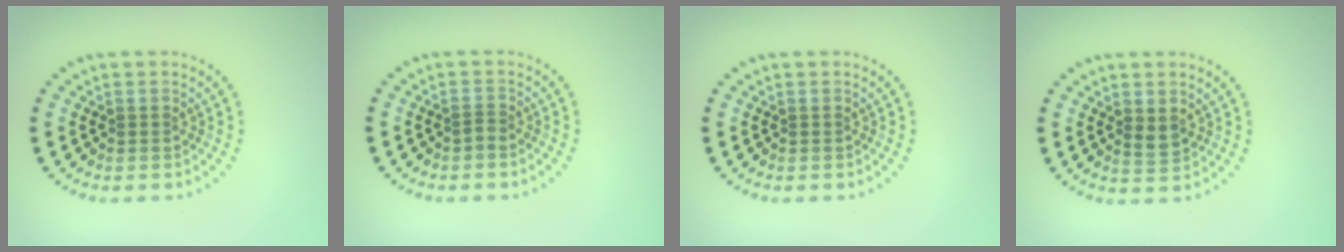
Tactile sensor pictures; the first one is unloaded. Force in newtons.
{"total": 0.6, "press": 0.3, "slide": 0.5}
{"total": 0.0}
{"total": 1.5, "press": 1.4, "slide": 0.5}